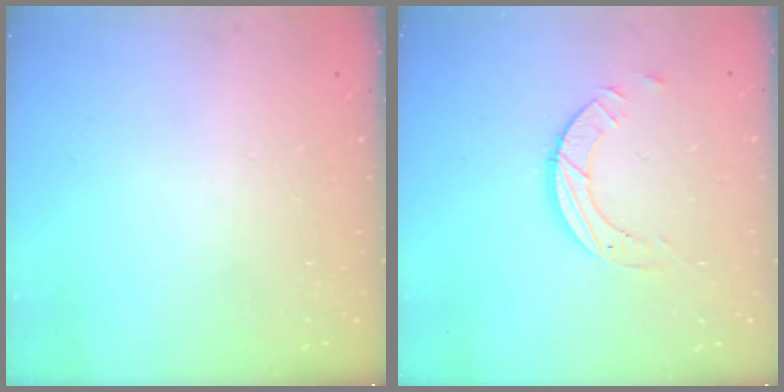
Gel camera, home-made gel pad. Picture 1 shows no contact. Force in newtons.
{"total": 5.8, "press": 5.8, "slide": 0.4}